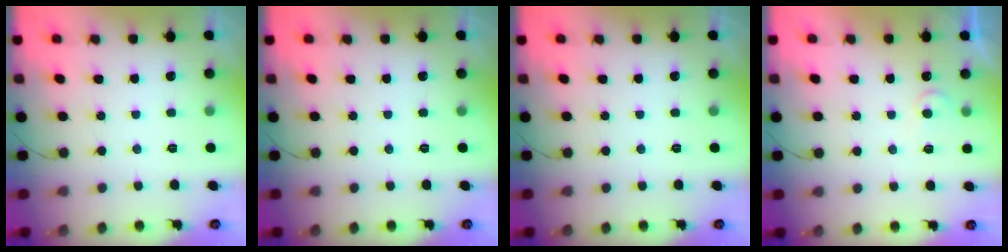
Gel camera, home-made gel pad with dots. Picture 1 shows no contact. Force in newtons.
{"total": 0.0}
{"total": 0.0}
{"total": 4.5, "press": 4.5, "slide": 0.4}